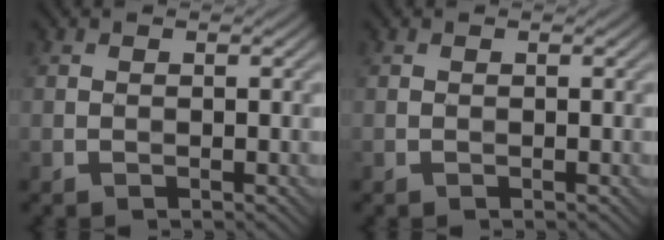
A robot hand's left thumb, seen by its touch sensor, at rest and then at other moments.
{"total": 0.0}